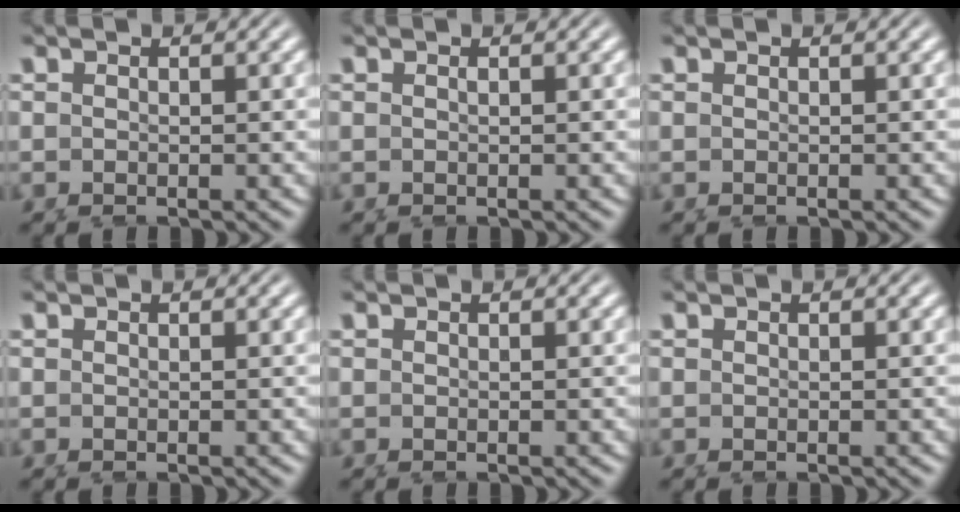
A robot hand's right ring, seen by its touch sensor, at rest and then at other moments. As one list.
[{"total": 0.0}, {"total": 0.0}, {"total": 0.0}, {"total": 0.0}, {"total": 0.0}]